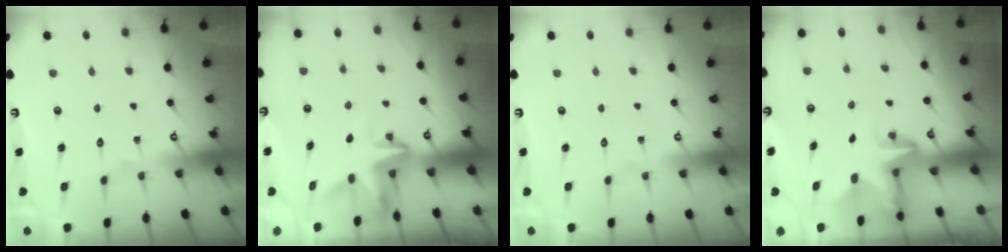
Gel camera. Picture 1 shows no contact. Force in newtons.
{"total": 3.9, "press": 3.9, "slide": 0.4}
{"total": 0.0}
{"total": 3.0, "press": 3.0, "slide": 0.1}